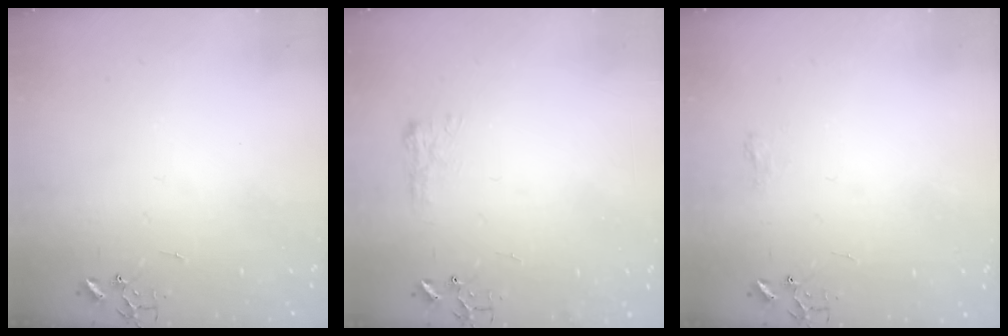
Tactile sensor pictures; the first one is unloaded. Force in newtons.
{"total": 8.0, "press": 7.9, "slide": 0.7}
{"total": 6.5, "press": 6.5, "slide": 0.6}